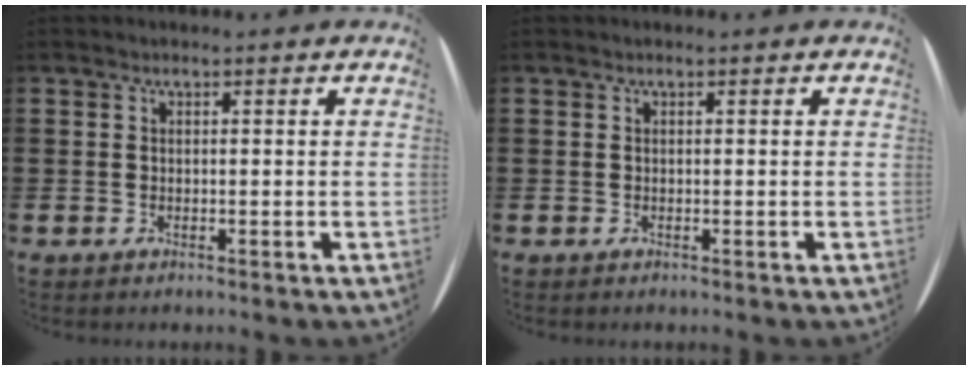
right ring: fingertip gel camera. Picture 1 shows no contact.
{"total": 0.0}